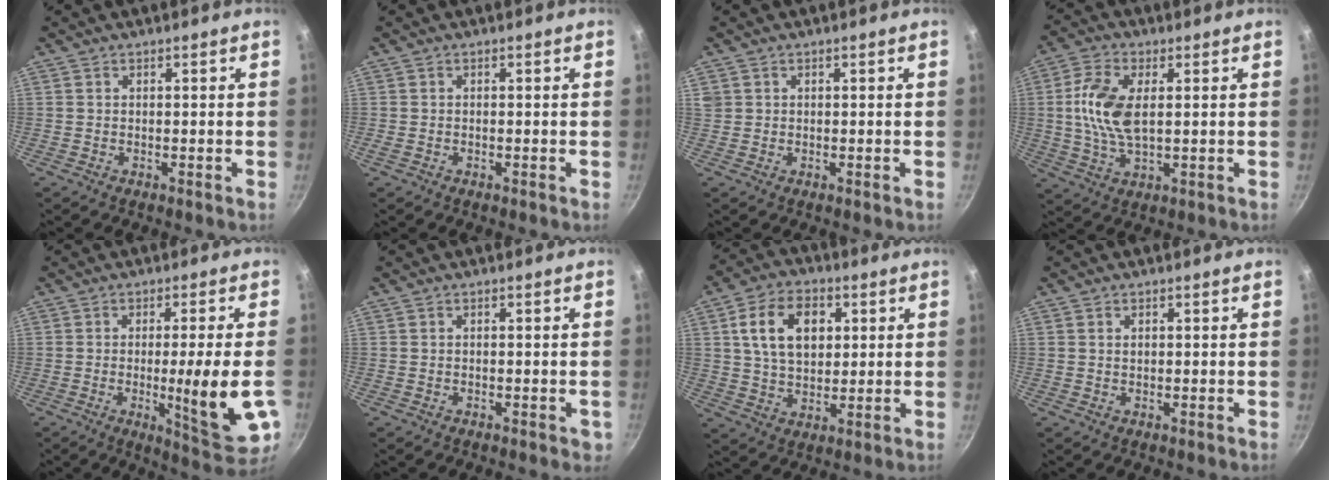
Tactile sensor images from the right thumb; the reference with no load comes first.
{"total": 0.7, "force": [-0.3, 0.3, 0.5], "torque": [-0.014, 0.003, -0.008]}
{"total": 1.4, "force": [0.5, 1.3, 0.3], "torque": [-0.007, 0.005, 0.013]}
{"total": 10.2, "force": [1.4, 5.2, 8.7], "torque": [-0.177, 0.006, 0.029]}
{"total": 14.3, "force": [-2.6, 2.1, 13.9], "torque": [-0.186, -0.009, -0.030]}
{"total": 1.6, "force": [-0.6, 0.9, 1.2], "torque": [-0.013, 0.002, -0.007]}
{"total": 12.6, "force": [3.3, 8.5, 8.7], "torque": [-0.131, 0.003, 0.056]}
{"total": 0.8, "force": [0.3, 0.6, 0.5], "torque": [-0.009, 0.003, 0.007]}